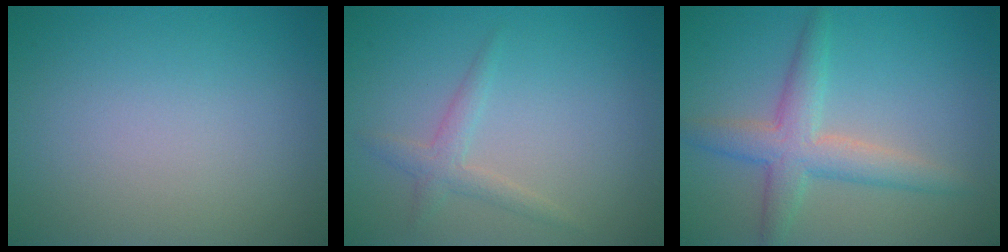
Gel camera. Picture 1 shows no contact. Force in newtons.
{"total": 1.8, "press": 1.8, "slide": 0.1}
{"total": 4.2, "press": 4.2, "slide": 0.1}